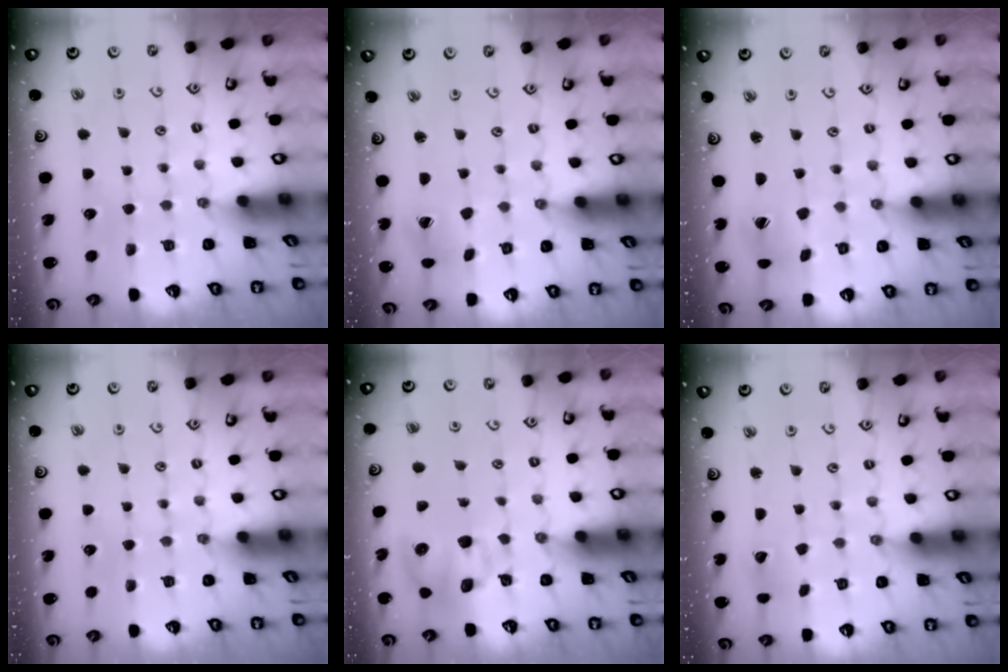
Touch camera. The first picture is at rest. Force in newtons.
{"total": 4.8, "press": 4.8, "slide": 0.5}
{"total": 4.6, "press": 4.6, "slide": 0.6}
{"total": 0.0}
{"total": 9.0, "press": 8.9, "slide": 1.3}
{"total": 2.6, "press": 2.6, "slide": 0.3}